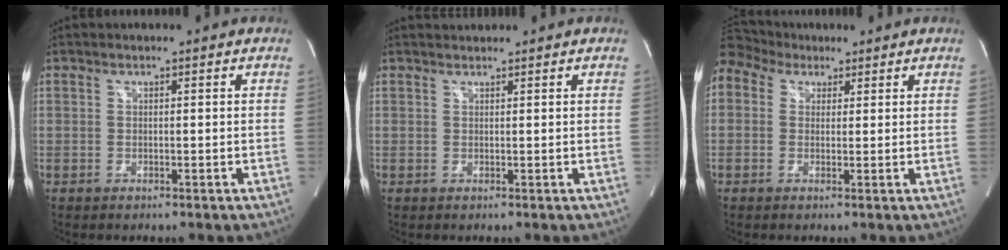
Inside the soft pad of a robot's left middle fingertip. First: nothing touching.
{"total": 1.1, "force": [1.1, 0.0, -0.2], "torque": [-0.006, 0.012, 0.025]}
{"total": 6.8, "force": [4.8, 4.6, 1.4], "torque": [-0.042, 0.049, 0.094]}